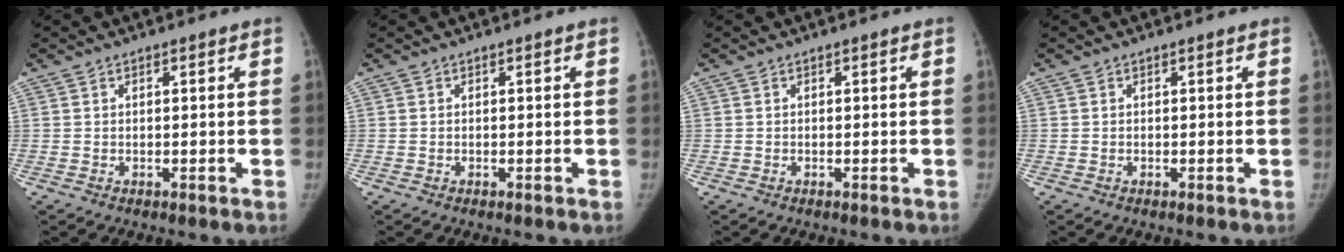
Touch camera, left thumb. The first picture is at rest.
{"total": 0.0}
{"total": 0.0}
{"total": 0.0}